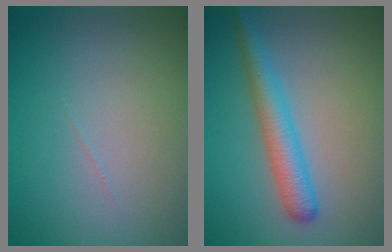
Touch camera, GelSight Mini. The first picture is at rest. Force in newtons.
{"total": 3.7, "press": 3.7, "slide": 0.1}